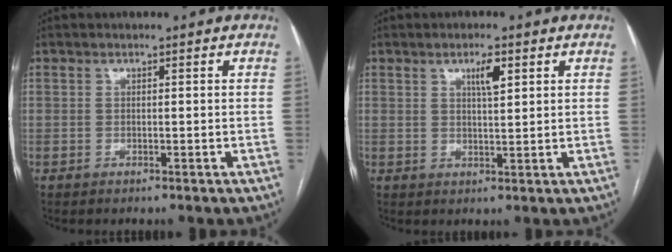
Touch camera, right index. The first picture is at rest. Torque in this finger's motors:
{"motor_torque": [0.55, 0.56, 0.04, 0.04]}